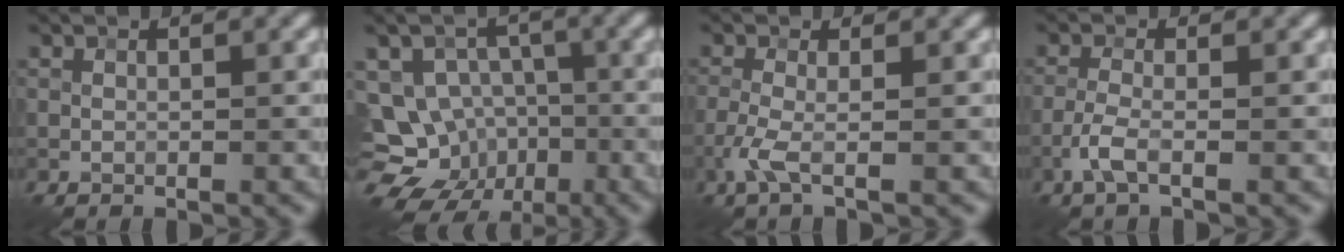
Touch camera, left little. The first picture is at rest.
{"total": 11.5, "force": [-4.5, 9.8, 4.0], "torque": [-0.071, -0.007, -0.076]}
{"total": 2.4, "force": [-0.9, 0.3, 2.2], "torque": [-0.055, 0.000, -0.027]}
{"total": 2.2, "force": [-1.1, 0.5, 1.9], "torque": [-0.043, 0.004, -0.029]}